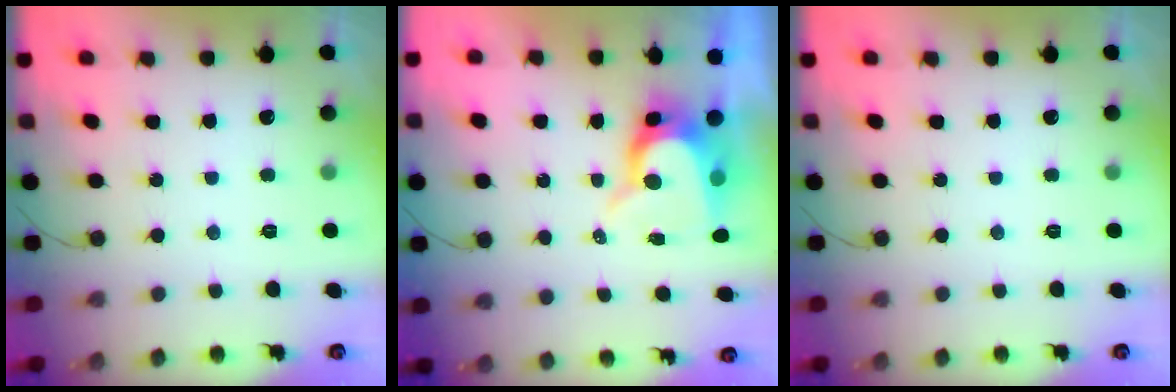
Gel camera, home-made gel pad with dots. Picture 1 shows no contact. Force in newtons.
{"total": 9.8, "press": 9.7, "slide": 1.1}
{"total": 0.0}